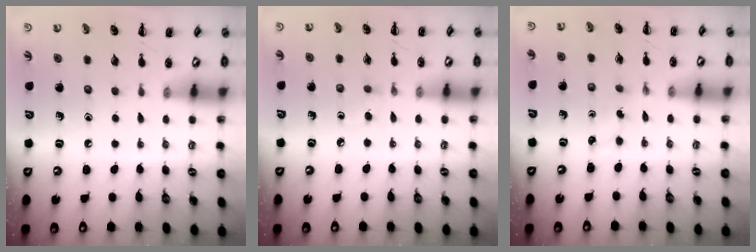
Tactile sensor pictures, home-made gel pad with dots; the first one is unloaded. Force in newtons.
{"total": 2.3, "press": 2.1, "slide": 1.0}
{"total": 2.7, "press": 2.5, "slide": 0.9}